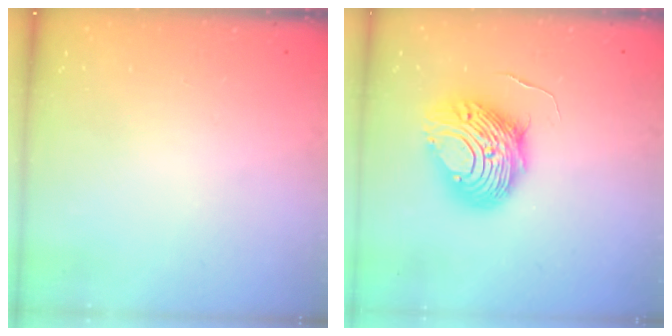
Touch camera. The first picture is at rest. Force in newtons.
{"total": 11.1, "press": 11.1, "slide": 0.7}